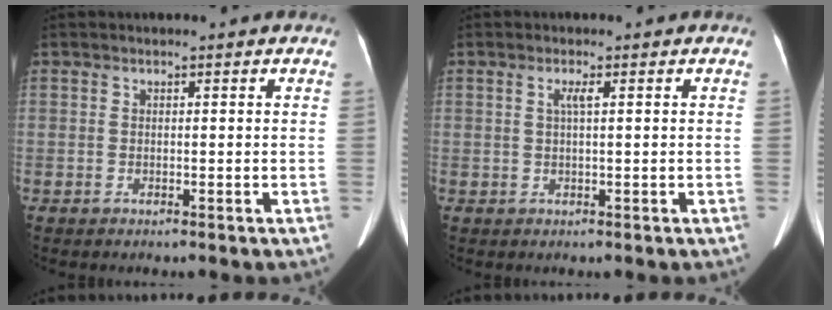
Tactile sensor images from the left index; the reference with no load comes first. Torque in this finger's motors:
{"motor_torque": [0.23, 0.09, 0.01, 0.01]}